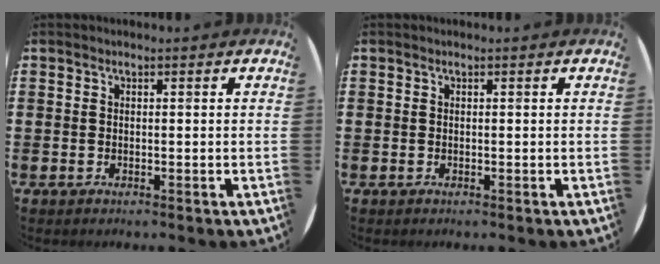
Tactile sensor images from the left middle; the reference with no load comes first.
{"total": 0.0}